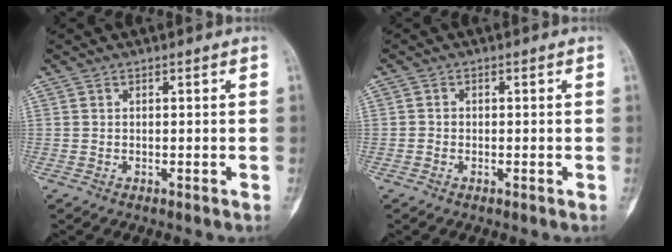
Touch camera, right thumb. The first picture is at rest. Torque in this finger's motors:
{"motor_torque": [0.12, -0.24, -0.33, -0.05, -0.14]}